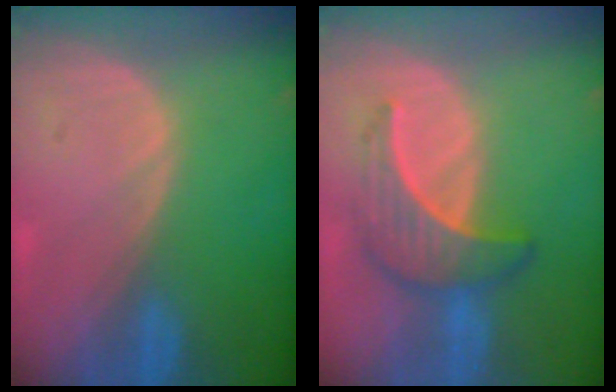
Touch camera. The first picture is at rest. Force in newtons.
{"total": 6.6, "press": 6.5, "slide": 1.2}